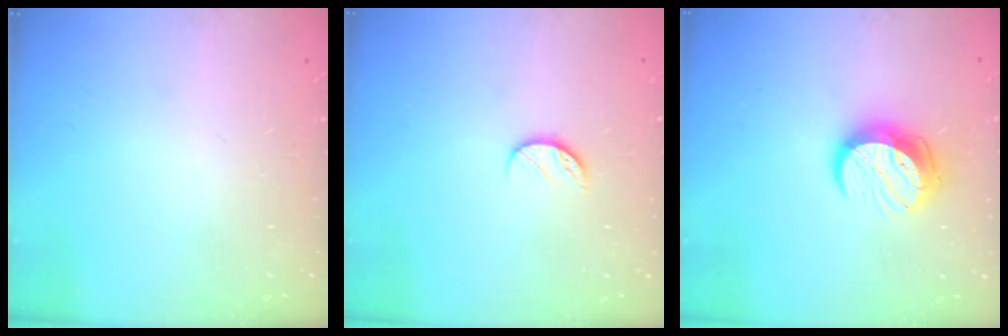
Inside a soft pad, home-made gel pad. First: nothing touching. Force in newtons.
{"total": 7.1, "press": 7.1, "slide": 0.8}
{"total": 10.7, "press": 10.7, "slide": 0.7}